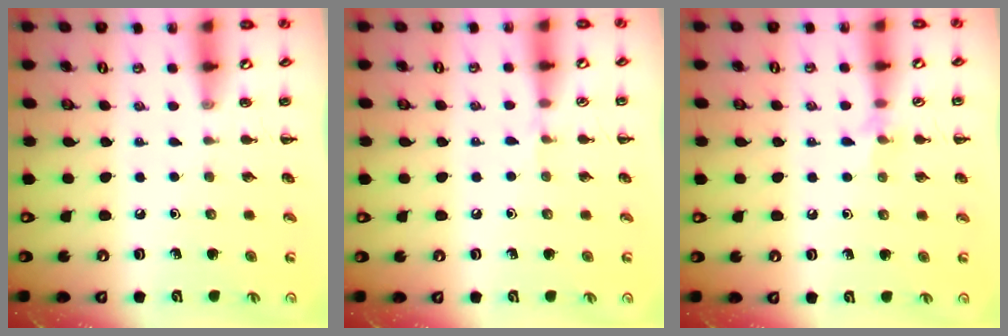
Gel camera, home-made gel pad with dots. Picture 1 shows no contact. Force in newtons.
{"total": 3.8, "press": 3.5, "slide": 1.4}
{"total": 5.3, "press": 5.1, "slide": 1.2}